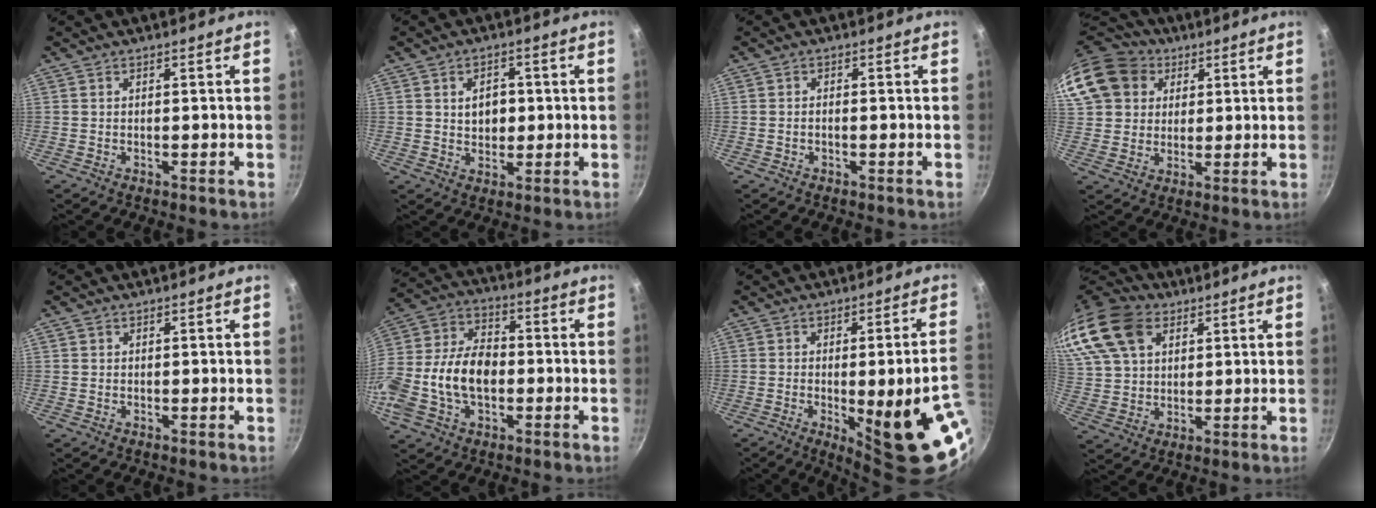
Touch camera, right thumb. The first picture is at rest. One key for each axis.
{"total": 5.3, "fx": 0.6, "fy": 3.9, "fz": 3.5, "tx": -0.033, "ty": -0.003, "tz": 0.012}
{"total": 0.9, "fx": -0.3, "fy": 0.5, "fz": 0.7, "tx": -0.016, "ty": 0.007, "tz": -0.009}
{"total": 18.2, "fx": 7.6, "fy": 14.6, "fz": 7.7, "tx": -0.160, "ty": 0.024, "tz": 0.140}
{"total": 0.5, "fx": 0.2, "fy": 0.5, "fz": 0.1, "tx": 0.001, "ty": 0.001, "tz": 0.002}
{"total": 17.3, "fx": -2.4, "fy": 11.5, "fz": 12.7, "tx": -0.234, "ty": 0.039, "tz": -0.053}
{"total": 19.7, "fx": -5.5, "fy": 4.2, "fz": 18.4, "tx": -0.211, "ty": 0.005, "tz": -0.057}
{"total": 21.2, "fx": 10.3, "fy": 14.3, "fz": 11.8, "tx": -0.259, "ty": 0.014, "tz": 0.193}